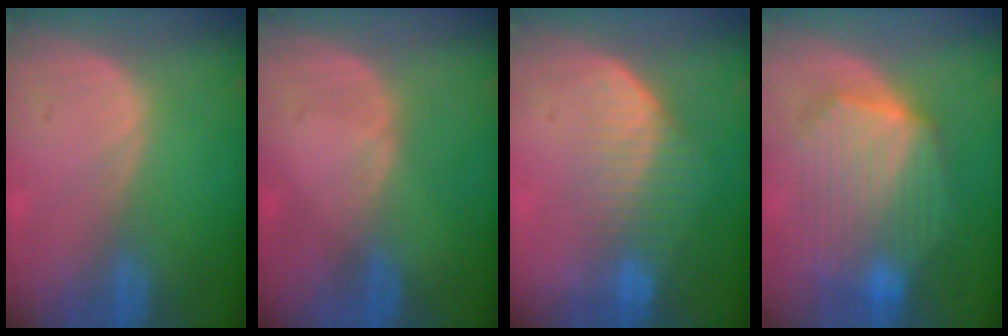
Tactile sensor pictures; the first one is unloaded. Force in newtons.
{"total": 0.7, "press": 0.5, "slide": 0.5}
{"total": 7.1, "press": 5.9, "slide": 3.8}
{"total": 10.8, "press": 10.8, "slide": 0.7}